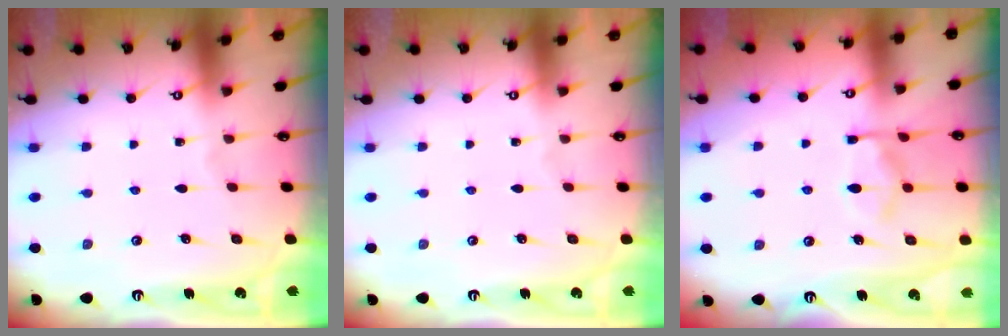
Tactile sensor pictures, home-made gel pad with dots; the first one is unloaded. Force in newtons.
{"total": 0.0}
{"total": 10.9, "press": 10.9, "slide": 1.1}